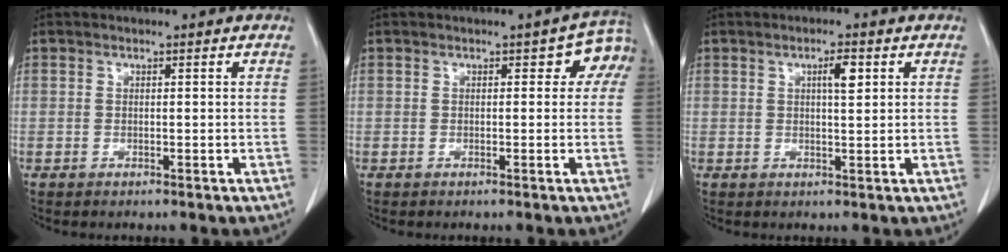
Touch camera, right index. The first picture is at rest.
{"total": 4.0, "force": [1.0, 2.3, 3.1], "torque": [-0.026, 0.022, 0.006]}
{"total": 3.1, "force": [1.1, 0.6, 2.8], "torque": [-0.047, 0.000, 0.017]}